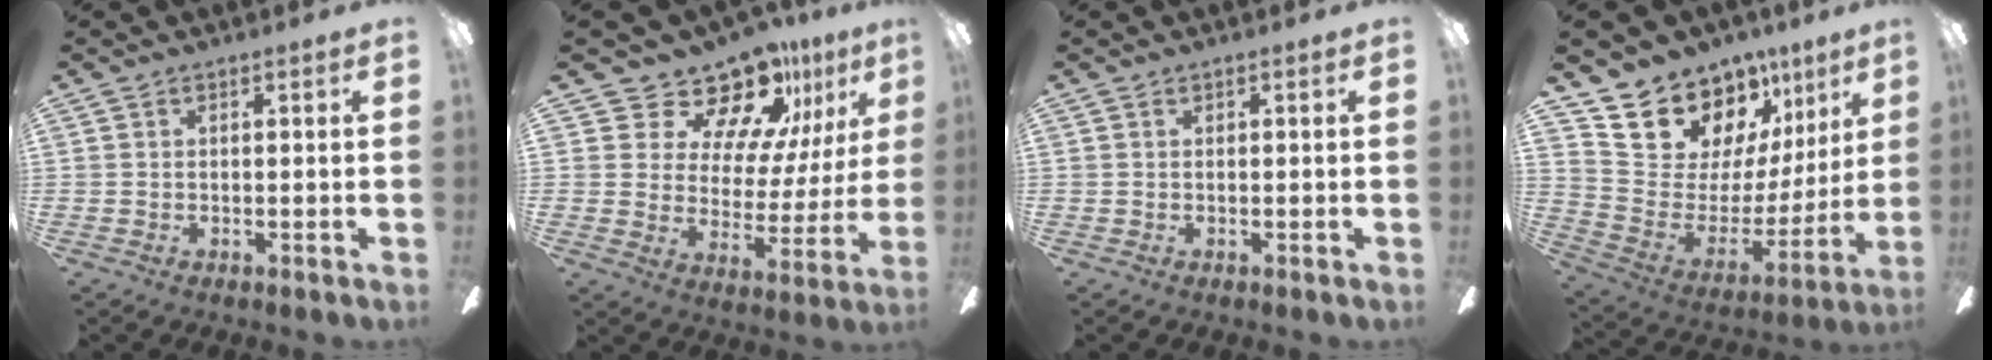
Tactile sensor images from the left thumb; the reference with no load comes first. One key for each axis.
{"total": 16.6, "fx": 14.0, "fy": 6.8, "fz": 5.7, "tx": -0.117, "ty": -0.110, "tz": 0.247}
{"total": 0.0}
{"total": 16.1, "fx": 12.6, "fy": 9.4, "fz": 3.6, "tx": -0.072, "ty": -0.110, "tz": 0.243}